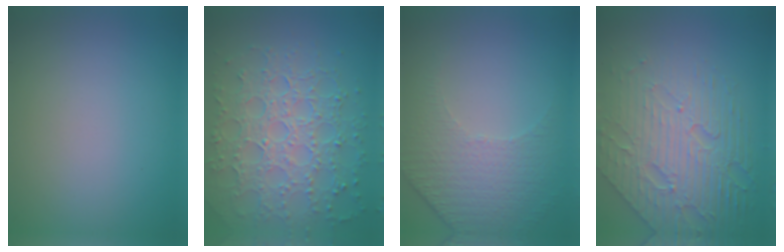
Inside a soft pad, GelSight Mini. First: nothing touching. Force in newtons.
{"total": 7.5, "press": 5.6, "slide": 5.0}
{"total": 4.9, "press": 3.2, "slide": 3.6}
{"total": 7.6, "press": 5.6, "slide": 5.2}